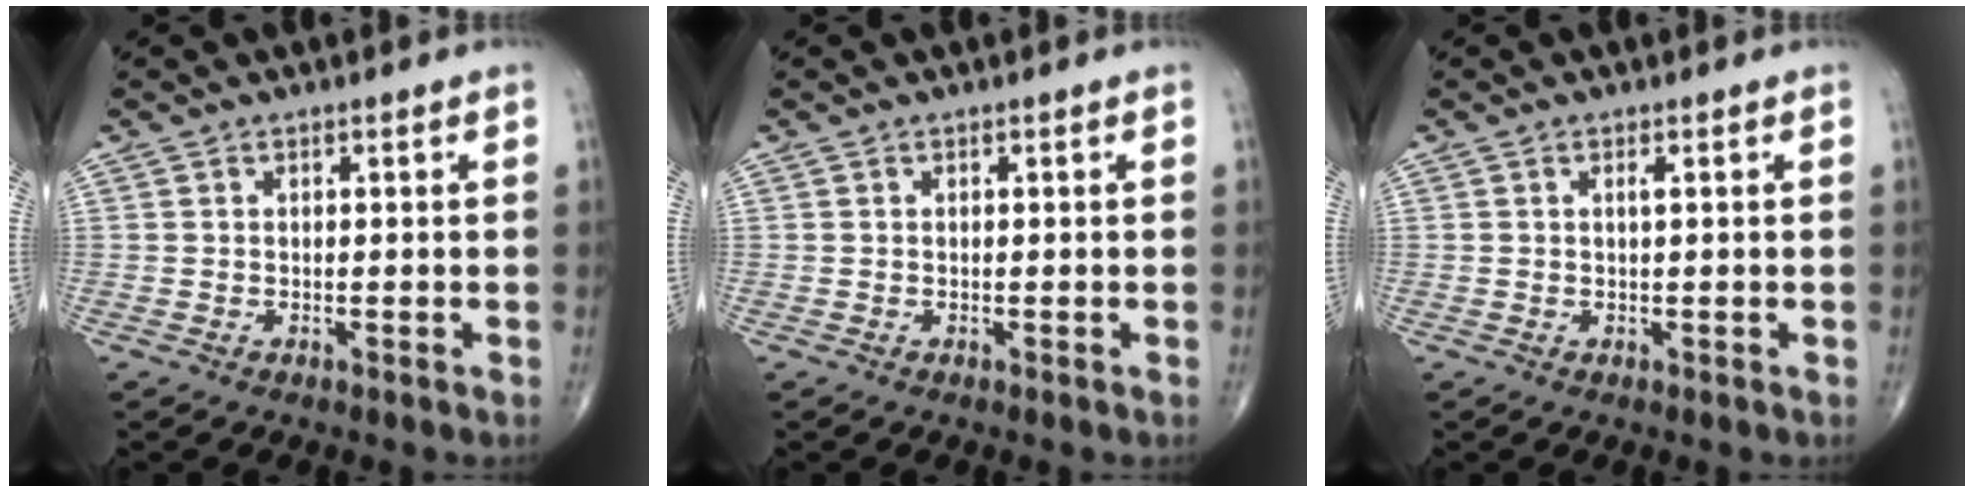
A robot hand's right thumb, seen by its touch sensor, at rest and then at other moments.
{"total": 0.0}
{"total": 0.8, "force": [0.2, 0.1, 0.8], "torque": [-0.018, 0.000, 0.003]}